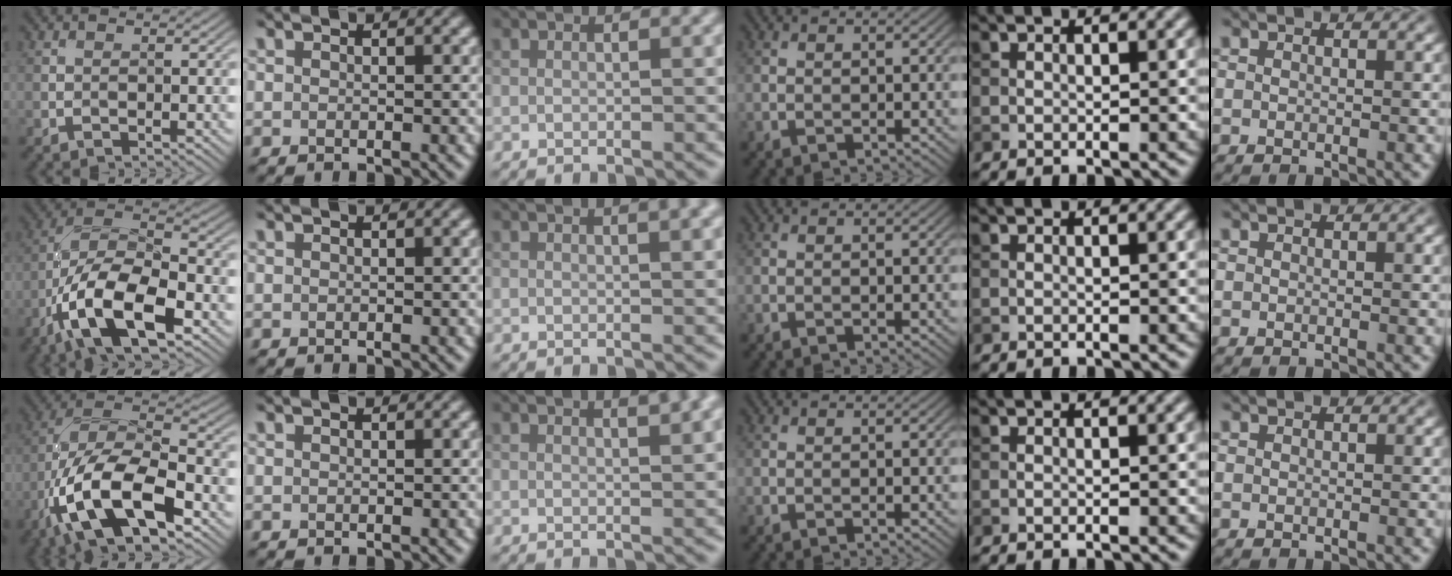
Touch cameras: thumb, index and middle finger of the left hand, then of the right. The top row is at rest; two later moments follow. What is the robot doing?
{"motion": "screw", "object": "medicine bottle"}